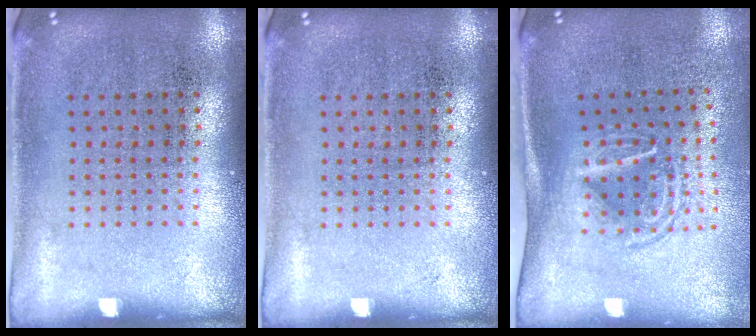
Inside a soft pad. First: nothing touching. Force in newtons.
{"total": 0.0}
{"total": 1.6, "press": 1.2, "slide": 1.1}